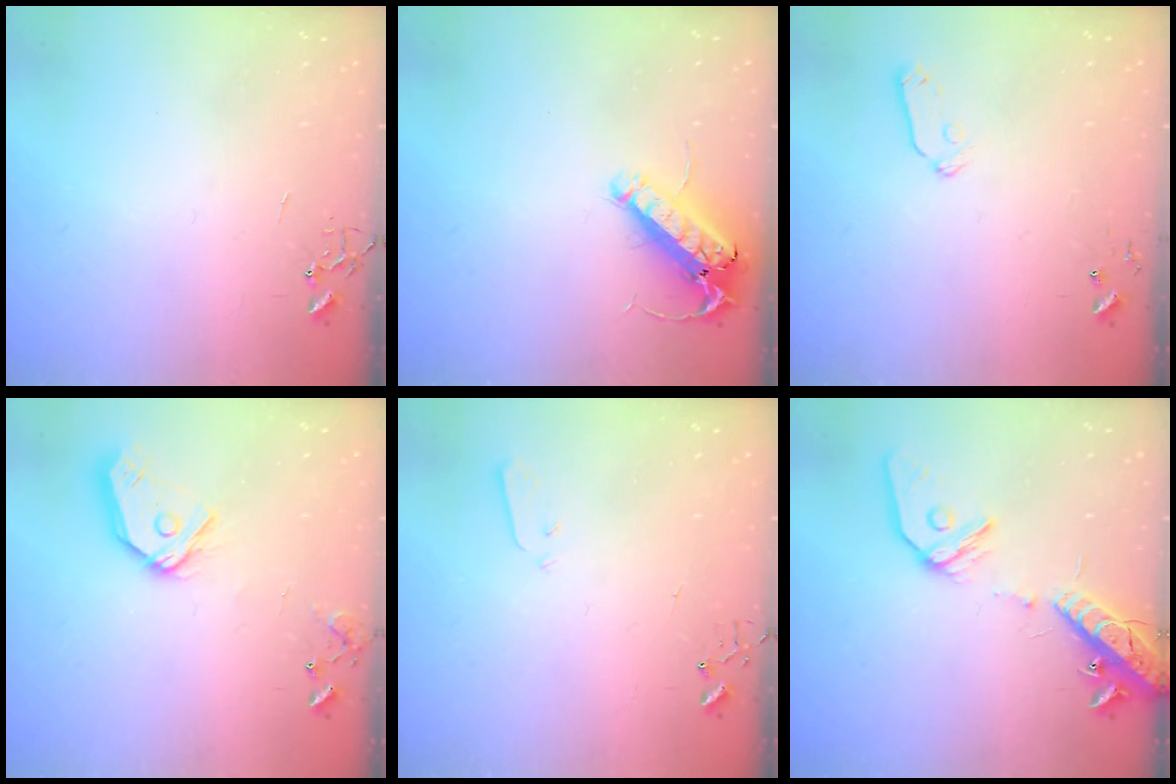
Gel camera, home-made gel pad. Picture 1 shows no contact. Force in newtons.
{"total": 15.2, "press": 15.0, "slide": 2.7}
{"total": 6.8, "press": 6.7, "slide": 0.8}
{"total": 13.4, "press": 13.2, "slide": 1.8}
{"total": 2.8, "press": 2.7, "slide": 0.4}
{"total": 16.7, "press": 16.3, "slide": 3.5}